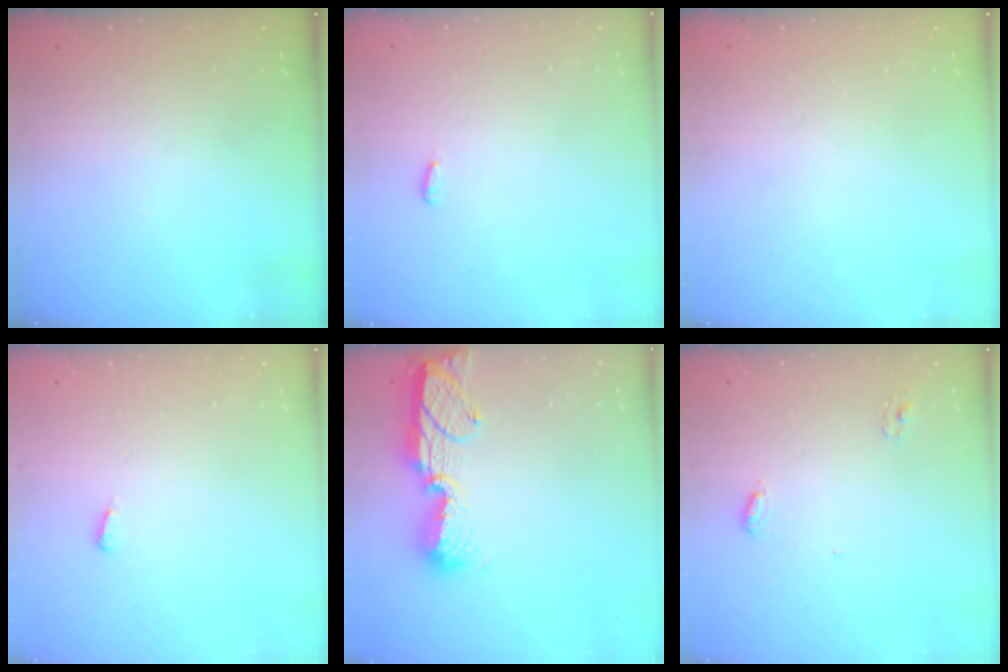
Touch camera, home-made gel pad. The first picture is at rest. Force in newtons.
{"total": 2.7, "press": 2.6, "slide": 0.9}
{"total": 0.0}
{"total": 3.8, "press": 3.8, "slide": 0.4}
{"total": 12.5, "press": 12.4, "slide": 1.0}
{"total": 4.2, "press": 4.2, "slide": 0.3}